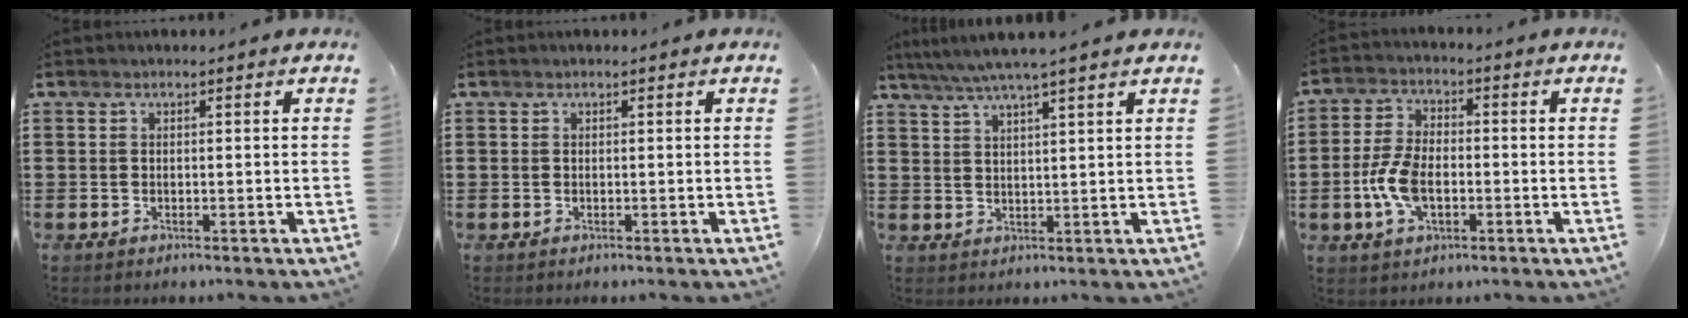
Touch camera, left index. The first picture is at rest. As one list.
[{"total": 0.0}, {"total": 4.3, "force": [3.4, -0.4, 2.6], "torque": [-0.059, -0.010, 0.059]}, {"total": 7.4, "force": [-1.7, 4.1, 6.0], "torque": [-0.151, -0.004, -0.040]}]